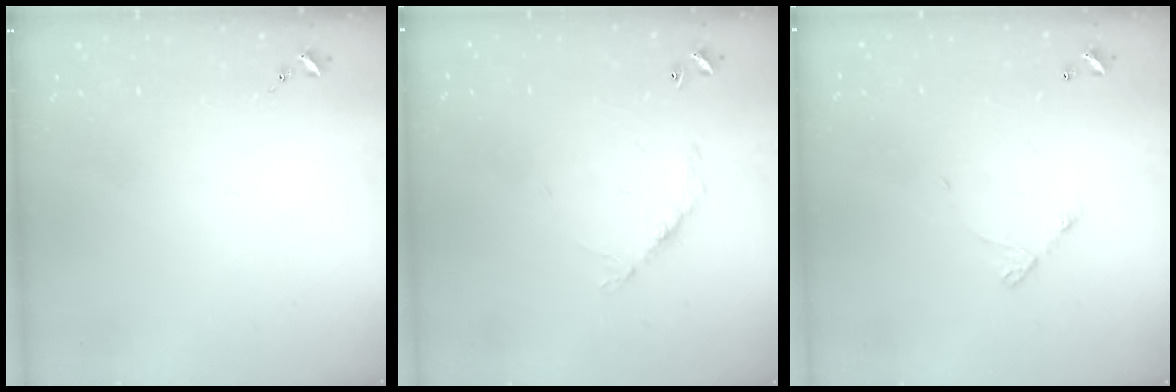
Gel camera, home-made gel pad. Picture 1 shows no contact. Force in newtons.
{"total": 6.4, "press": 6.4, "slide": 0.4}
{"total": 5.5, "press": 5.5, "slide": 0.3}